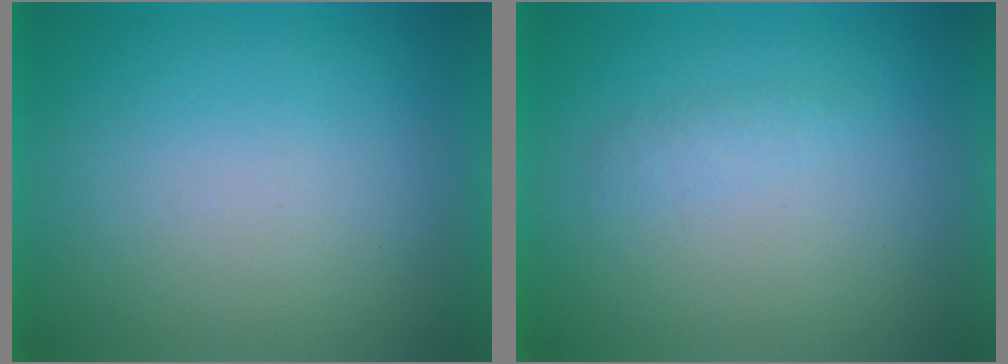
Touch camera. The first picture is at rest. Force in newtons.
{"total": 1.1}